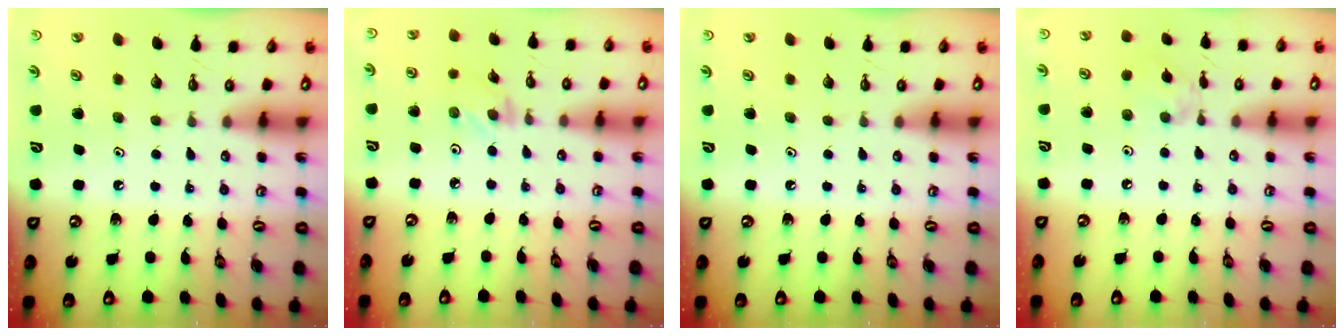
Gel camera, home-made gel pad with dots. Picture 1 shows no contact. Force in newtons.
{"total": 0.9, "press": 0.9, "slide": 0.2}
{"total": 0.0}
{"total": 5.5, "press": 5.4, "slide": 0.9}